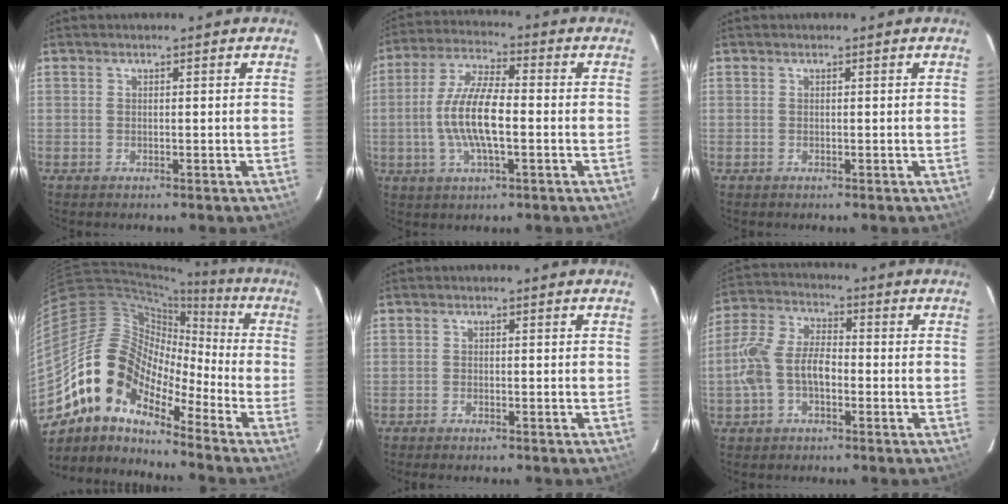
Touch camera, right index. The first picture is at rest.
{"total": 11.3, "force": [-1.9, 3.4, 10.6], "torque": [-0.216, 0.002, -0.037]}
{"total": 0.0}
{"total": 14.1, "force": [-9.2, 7.3, 7.8], "torque": [-0.134, 0.013, -0.193]}
{"total": 1.1, "force": [-0.9, 0.3, 0.4], "torque": [-0.017, -0.001, -0.018]}
{"total": 9.5, "force": [-2.4, 5.5, 7.3], "torque": [-0.161, 0.017, -0.046]}